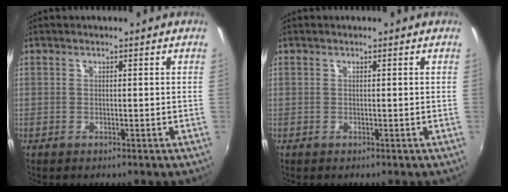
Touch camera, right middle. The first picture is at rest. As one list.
[{"total": 0.0}]